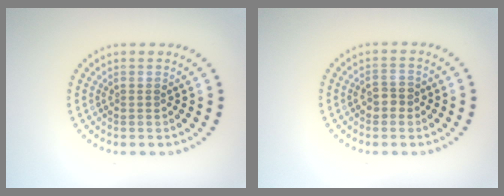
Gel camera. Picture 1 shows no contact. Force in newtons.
{"total": 1.6, "press": 1.6, "slide": 0.4}